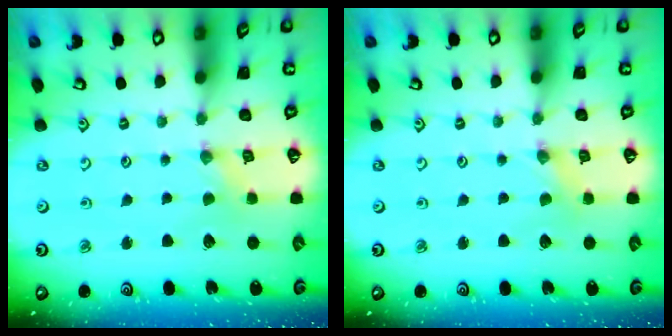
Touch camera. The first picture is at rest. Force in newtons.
{"total": 0.0}